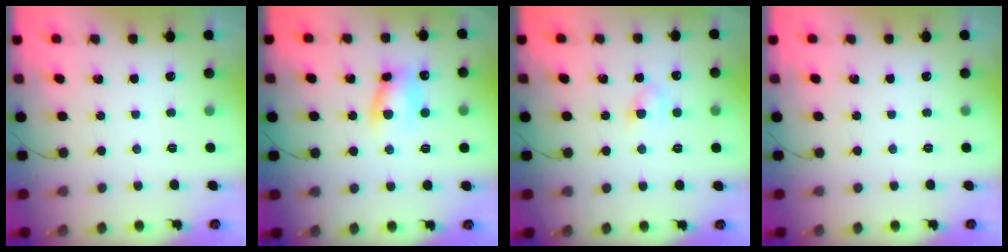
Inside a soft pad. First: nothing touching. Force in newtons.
{"total": 7.8, "press": 7.7, "slide": 1.3}
{"total": 3.2, "press": 3.0, "slide": 1.1}
{"total": 0.0}